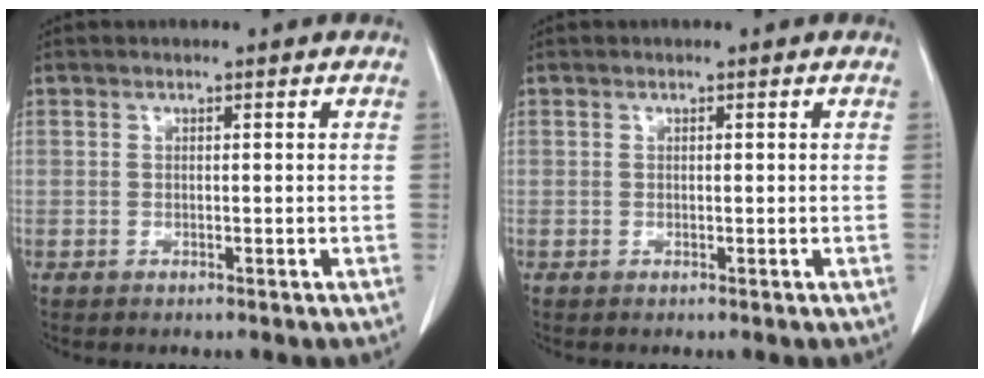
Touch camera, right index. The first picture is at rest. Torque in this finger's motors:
{"motor_torque": [0.01, 0.01, 0.02, 0.01]}